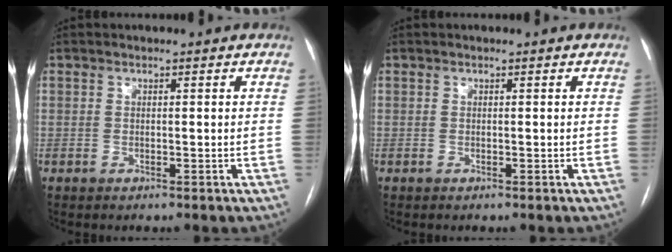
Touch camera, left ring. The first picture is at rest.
{"total": 0.0}